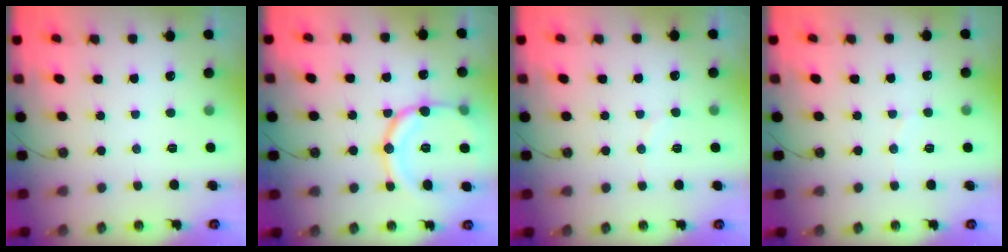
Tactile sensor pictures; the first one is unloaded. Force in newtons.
{"total": 16.3, "press": 16.3, "slide": 1.1}
{"total": 2.9, "press": 2.9, "slide": 0.3}
{"total": 3.2, "press": 3.2, "slide": 0.2}